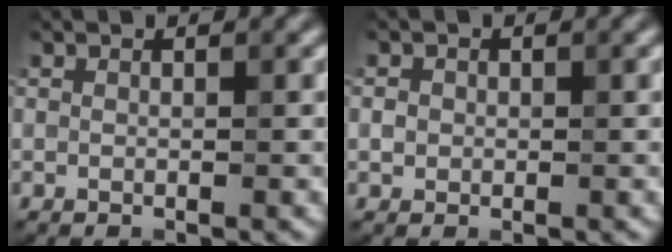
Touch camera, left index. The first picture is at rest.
{"total": 0.8, "force": [-0.4, 0.8, -0.1], "torque": [0.000, -0.005, -0.007]}